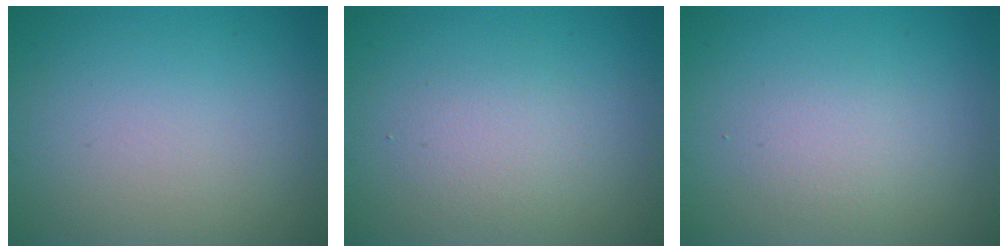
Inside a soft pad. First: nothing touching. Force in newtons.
{"total": 1.8, "press": 1.8, "slide": 0.0}
{"total": 1.6, "press": 1.6, "slide": 0.0}